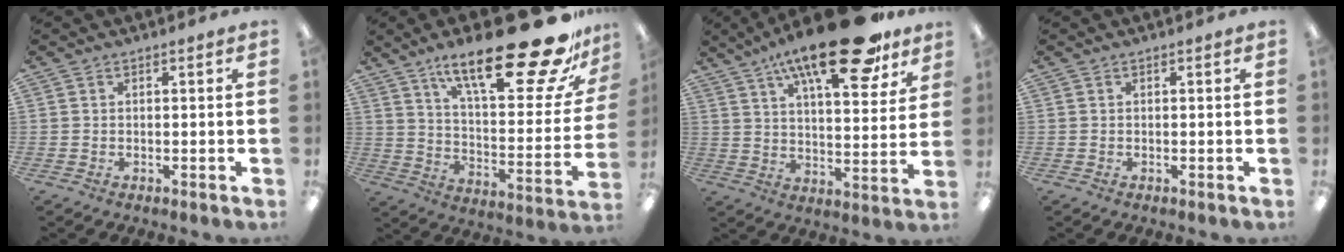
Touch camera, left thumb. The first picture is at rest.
{"total": 28.5, "force": [18.7, 8.0, 20.0], "torque": [-0.295, -0.122, 0.300]}
{"total": 21.3, "force": [14.5, 6.8, 14.0], "torque": [-0.212, -0.082, 0.235]}
{"total": 0.0}